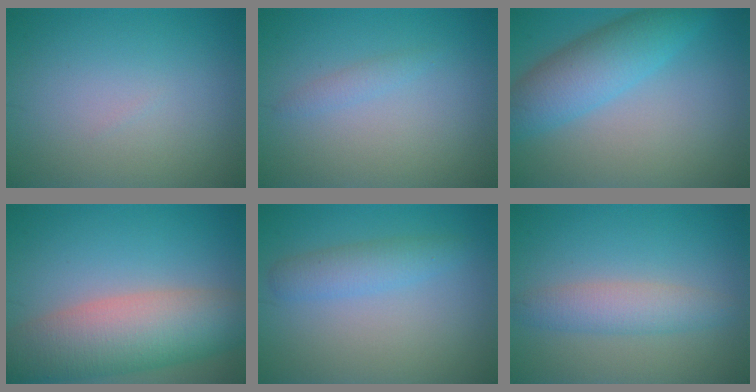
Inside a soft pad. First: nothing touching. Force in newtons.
{"total": 1.0, "press": 1.0, "slide": 0.1}
{"total": 5.8, "press": 5.8, "slide": 0.1}
{"total": 9.4, "press": 9.4, "slide": 0.4}
{"total": 2.5, "press": 2.5, "slide": 0.0}
{"total": 3.0, "press": 3.0, "slide": 0.0}